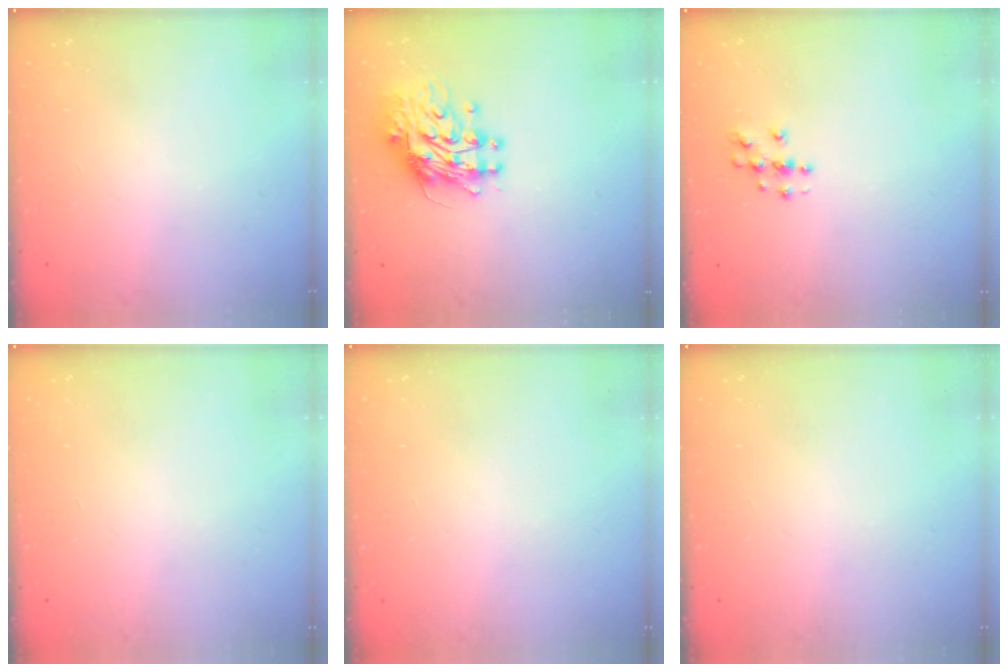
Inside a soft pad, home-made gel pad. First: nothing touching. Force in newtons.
{"total": 14.5, "press": 14.4, "slide": 1.2}
{"total": 3.8, "press": 3.8, "slide": 0.2}
{"total": 0.0}
{"total": 0.0}
{"total": 0.0}